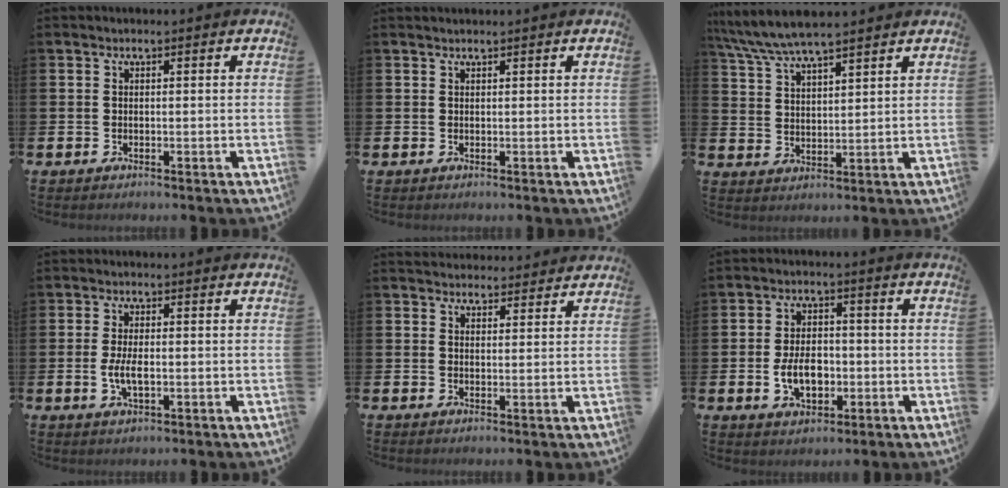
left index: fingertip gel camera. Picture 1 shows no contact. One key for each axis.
{"total": 0.6, "fx": 0.6, "fy": 0.0, "fz": 0.1, "tx": 0.003, "ty": -0.002, "tz": 0.010}
{"total": 6.8, "fx": 6.4, "fy": 0.8, "fz": 2.2, "tx": -0.066, "ty": -0.023, "tz": 0.115}
{"total": 3.6, "fx": -0.4, "fy": 1.5, "fz": 3.3, "tx": -0.062, "ty": -0.002, "tz": -0.011}
{"total": 3.2, "fx": 3.1, "fy": 0.9, "fz": -0.2, "tx": 0.010, "ty": -0.017, "tz": 0.055}
{"total": 5.3, "fx": -1.1, "fy": 3.4, "fz": 4.0, "tx": -0.060, "ty": 0.004, "tz": -0.022}